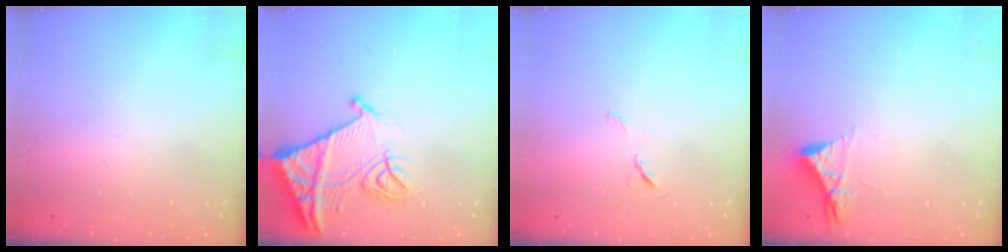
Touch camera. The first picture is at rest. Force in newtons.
{"total": 14.9, "press": 14.8, "slide": 1.6}
{"total": 5.8, "press": 5.4, "slide": 2.2}
{"total": 4.5, "press": 4.4, "slide": 0.5}